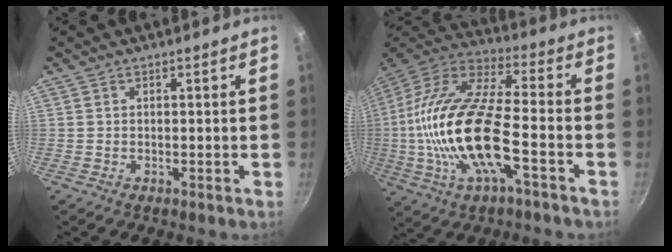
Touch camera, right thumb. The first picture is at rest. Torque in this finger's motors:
{"motor_torque": [-0.27, 2.36, 2.40, -0.38, 0.81]}